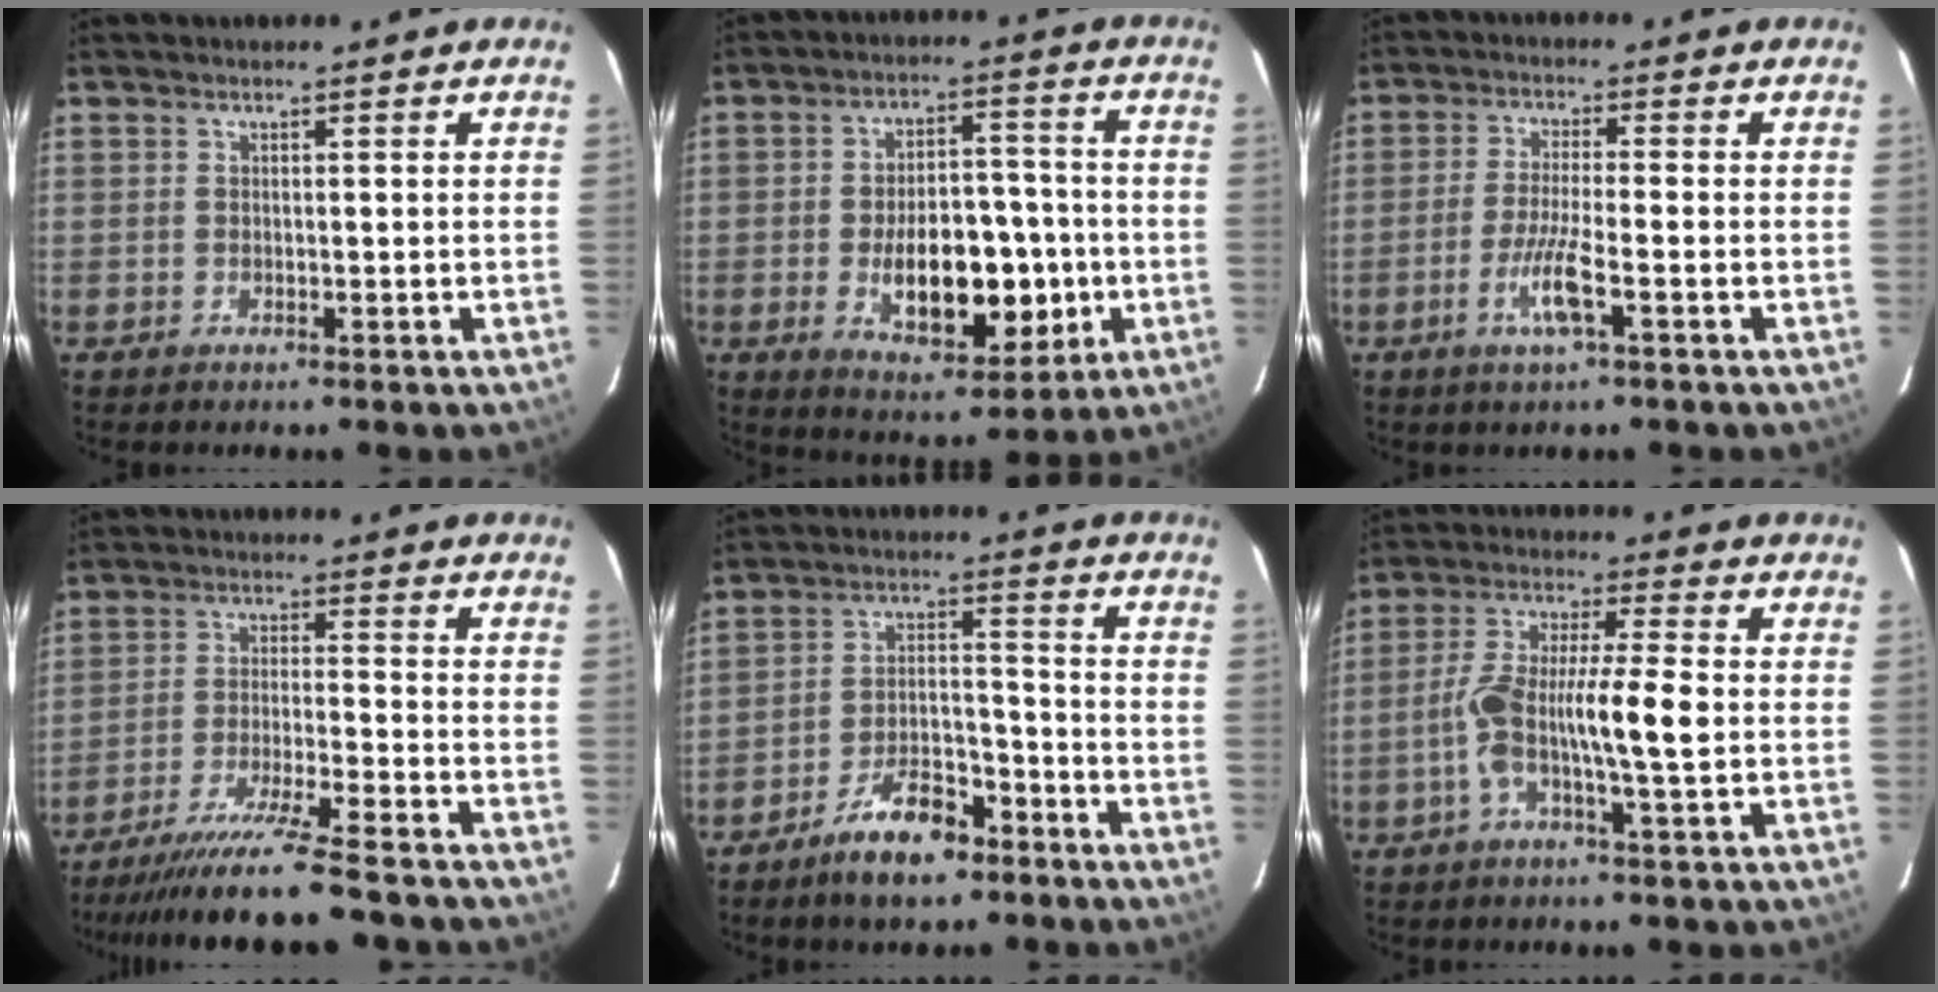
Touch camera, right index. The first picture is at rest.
{"total": 13.7, "force": [-2.9, 6.6, 11.6], "torque": [-0.184, 0.010, -0.034]}
{"total": 5.9, "force": [-2.4, 0.1, 5.3], "torque": [-0.105, -0.009, -0.047]}
{"total": 13.4, "force": [-11.4, -1.0, 7.0], "torque": [-0.112, -0.035, -0.185]}
{"total": 9.2, "force": [-6.5, 3.4, 5.6], "torque": [-0.106, 0.006, -0.115]}
{"total": 10.4, "force": [-1.8, 0.8, 10.3], "torque": [-0.198, 0.014, -0.041]}